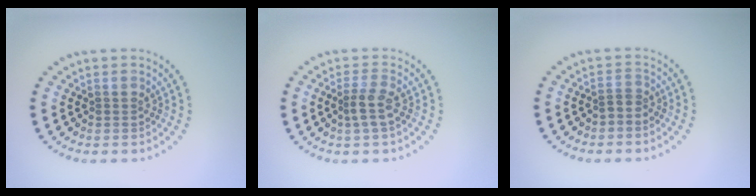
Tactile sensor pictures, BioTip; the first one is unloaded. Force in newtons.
{"total": 2.2, "press": 1.7, "slide": 1.3}
{"total": 0.9, "press": 0.7, "slide": 0.7}